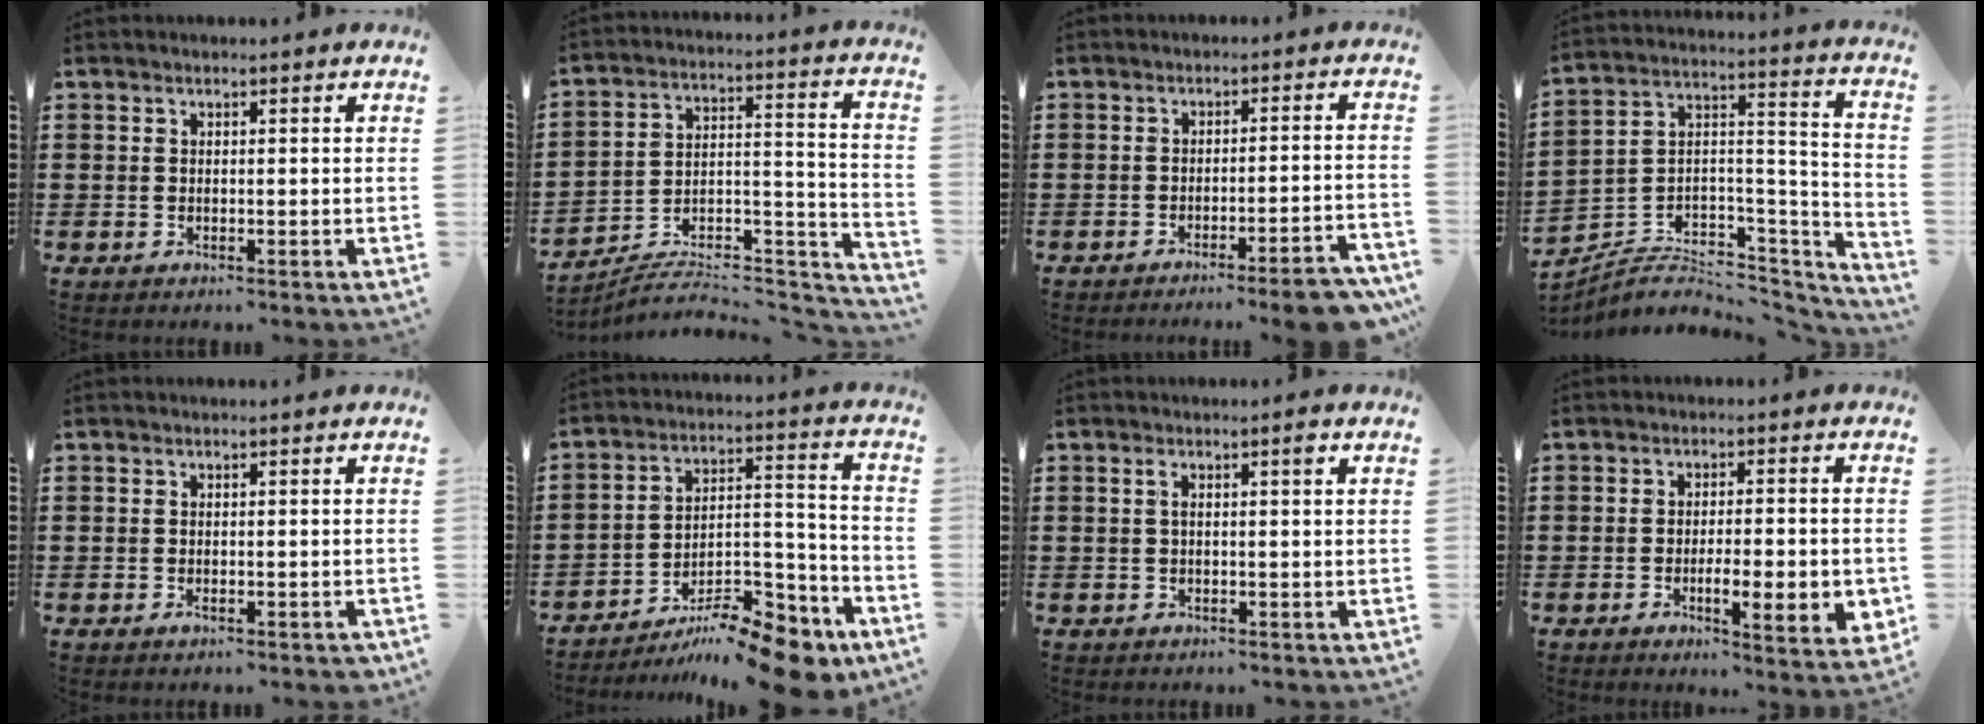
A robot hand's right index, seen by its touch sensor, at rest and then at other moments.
{"total": 5.8, "force": [-5.4, 1.2, 1.9], "torque": [-0.026, -0.006, -0.108]}
{"total": 4.6, "force": [-4.0, -0.2, 2.4], "torque": [-0.037, -0.011, -0.073]}
{"total": 4.7, "force": [-3.2, 2.9, 2.0], "torque": [-0.043, -0.006, -0.063]}
{"total": 0.8, "force": [-0.4, 0.2, 0.7], "torque": [-0.015, -0.005, -0.007]}
{"total": 12.0, "force": [-9.5, 3.7, 6.3], "torque": [-0.089, 0.045, -0.176]}
{"total": 1.8, "force": [0.4, 0.2, 1.8], "torque": [-0.035, 0.002, 0.005]}
{"total": 6.7, "force": [-1.9, 1.5, 6.2], "torque": [-0.092, -0.007, -0.032]}